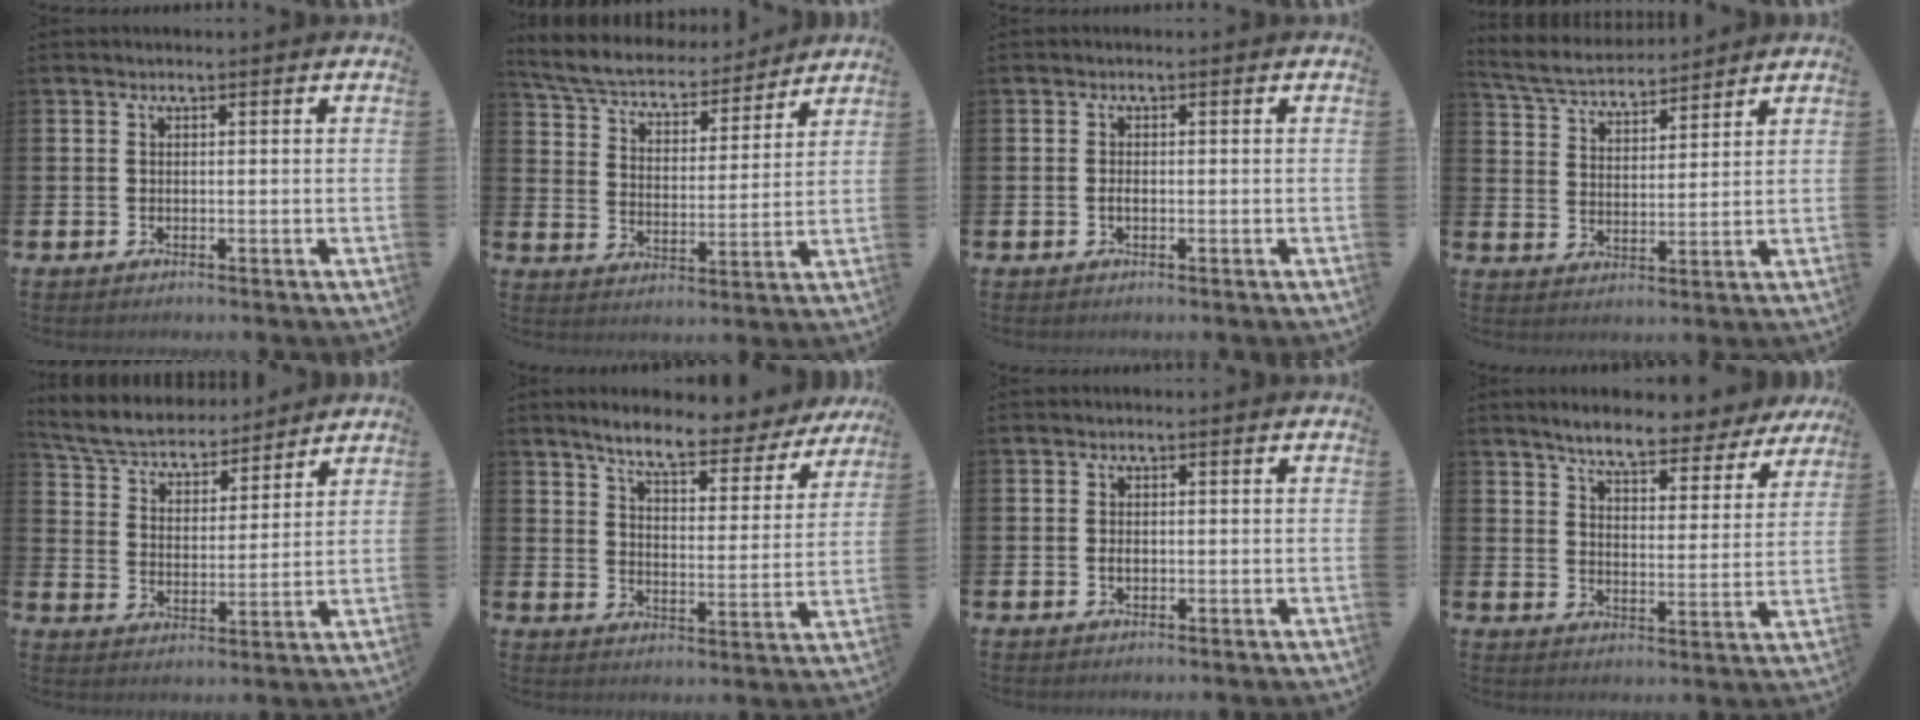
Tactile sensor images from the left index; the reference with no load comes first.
{"total": 6.5, "force": [6.2, 1.5, 1.3], "torque": [-0.061, -0.045, 0.106]}
{"total": 0.8, "force": [-0.2, 0.4, 0.7], "torque": [-0.014, 0.001, -0.005]}
{"total": 5.3, "force": [5.2, 0.9, 0.7], "torque": [-0.039, -0.028, 0.092]}
{"total": 5.9, "force": [5.6, 1.5, 1.1], "torque": [-0.054, -0.043, 0.095]}
{"total": 7.3, "force": [6.7, 1.2, 2.8], "torque": [-0.078, -0.037, 0.112]}
{"total": 1.0, "force": [-0.1, 0.7, 0.8], "torque": [-0.016, 0.006, -0.003]}
{"total": 7.1, "force": [6.6, 1.1, 2.4], "torque": [-0.067, -0.032, 0.114]}